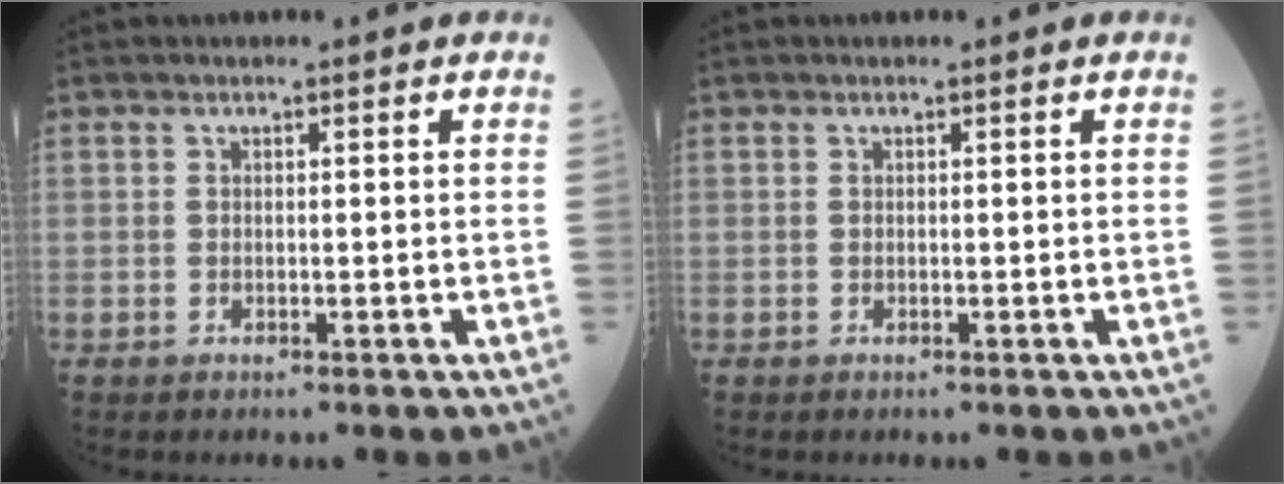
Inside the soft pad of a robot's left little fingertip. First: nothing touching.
{"total": 0.0}